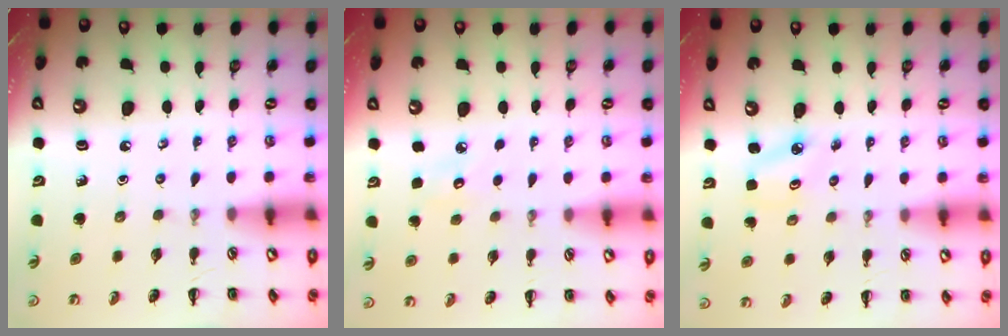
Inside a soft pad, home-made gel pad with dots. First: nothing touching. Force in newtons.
{"total": 4.2, "press": 4.0, "slide": 1.1}
{"total": 2.3, "press": 2.2, "slide": 0.6}